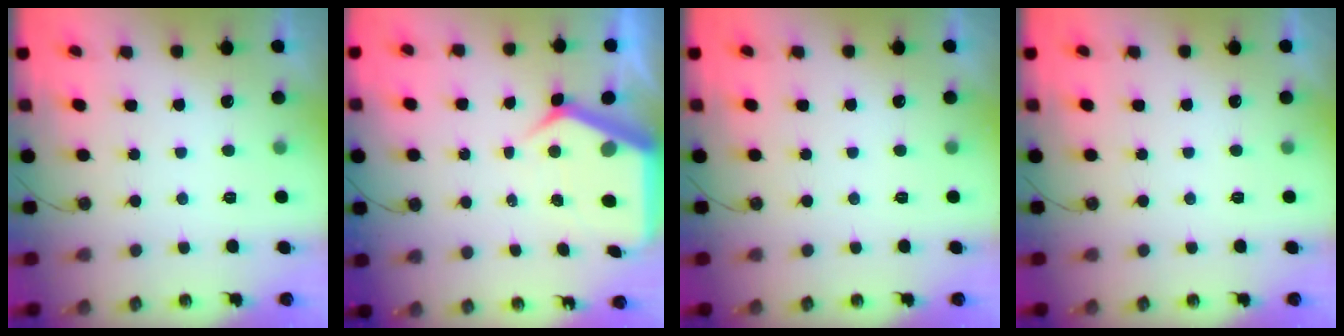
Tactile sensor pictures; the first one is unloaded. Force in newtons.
{"total": 7.6, "press": 7.6, "slide": 0.8}
{"total": 0.0}
{"total": 0.0}